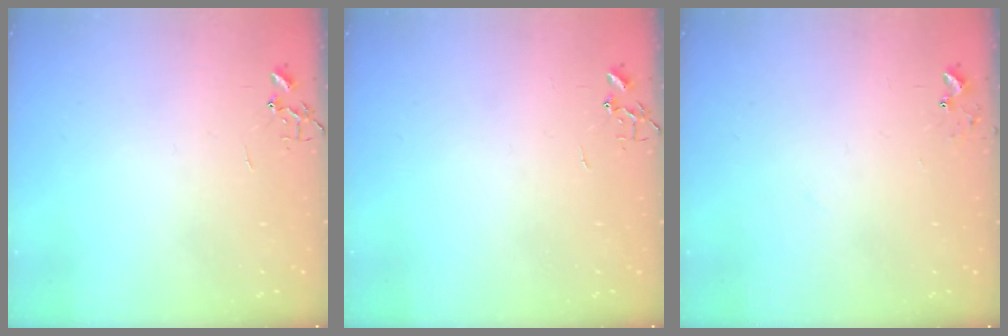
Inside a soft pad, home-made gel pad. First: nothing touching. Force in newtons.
{"total": 0.0}
{"total": 5.8, "press": 5.8, "slide": 0.6}